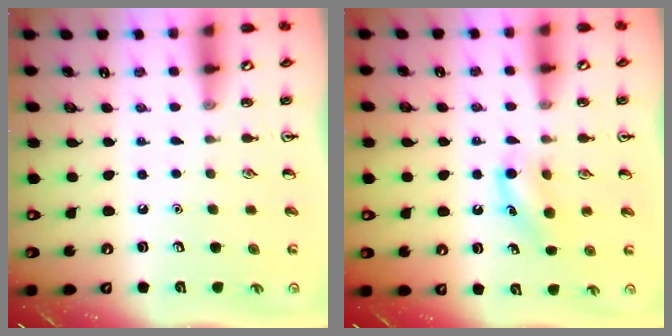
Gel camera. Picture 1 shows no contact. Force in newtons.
{"total": 8.2, "press": 8.0, "slide": 1.8}